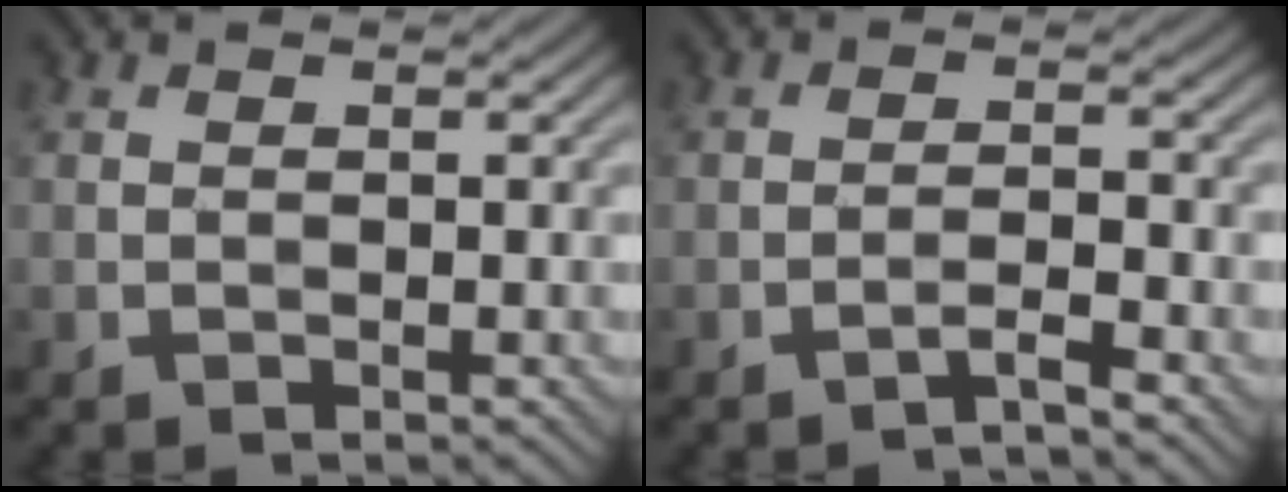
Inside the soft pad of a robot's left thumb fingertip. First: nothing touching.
{"total": 2.3, "force": [-1.7, 0.0, 1.6], "torque": [-0.028, 0.011, -0.038]}